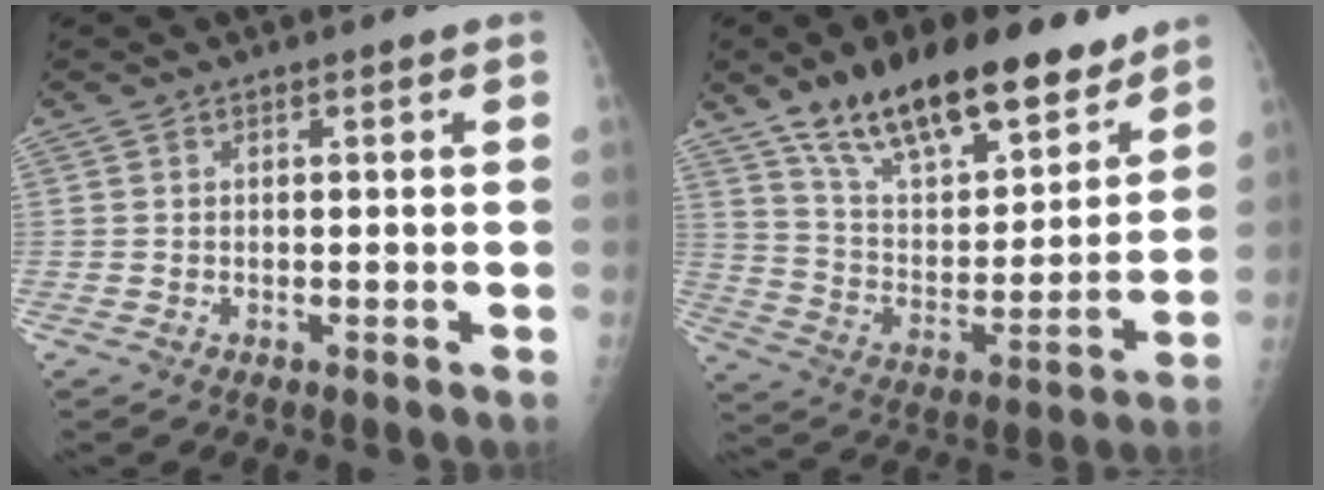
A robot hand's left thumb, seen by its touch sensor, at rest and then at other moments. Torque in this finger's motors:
{"motor_torque": [1.24, 1.24, 1.28, -1.49, 0.30]}